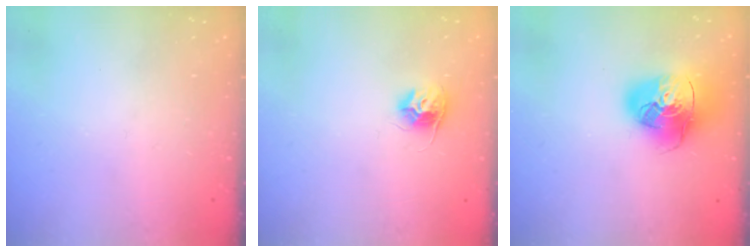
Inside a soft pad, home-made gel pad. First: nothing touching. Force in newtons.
{"total": 9.1, "press": 9.1, "slide": 0.4}
{"total": 18.0, "press": 17.8, "slide": 2.8}